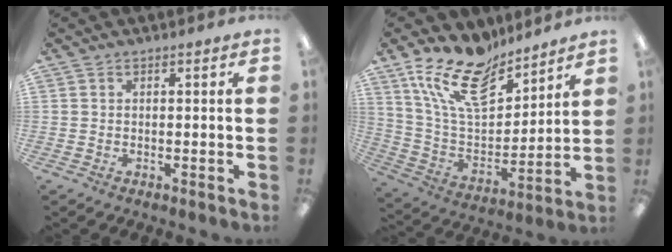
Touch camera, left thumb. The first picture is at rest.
{"total": 17.7, "force": [12.6, 7.9, 9.7], "torque": [-0.192, -0.071, 0.231]}